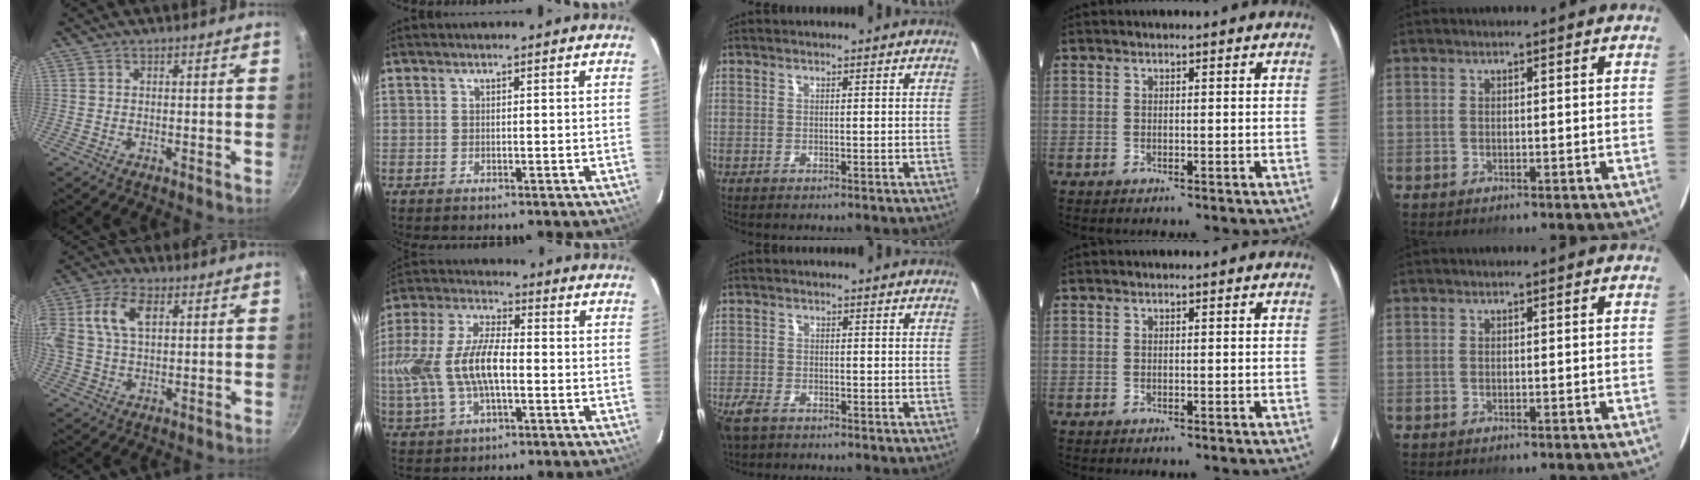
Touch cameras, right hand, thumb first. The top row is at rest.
{"thumb": {"total": 14.5, "force": [3.8, 9.1, 10.6], "torque": [-0.225, 0.028, 0.064]}, "index": {"total": 16.6, "force": [-1.9, 7.8, 14.5], "torque": [-0.315, 0.007, -0.031]}, "middle": {"total": 5.6, "force": [-3.8, 2.7, 3.0], "torque": [-0.081, -0.015, -0.079]}}